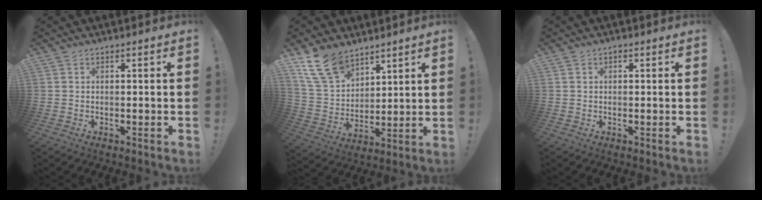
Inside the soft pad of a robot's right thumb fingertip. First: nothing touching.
{"total": 14.5, "force": [10.7, 7.8, 5.9], "torque": [-0.126, -0.063, 0.207]}
{"total": 0.6, "force": [0.0, 0.5, 0.2], "torque": [-0.004, 0.003, -0.001]}